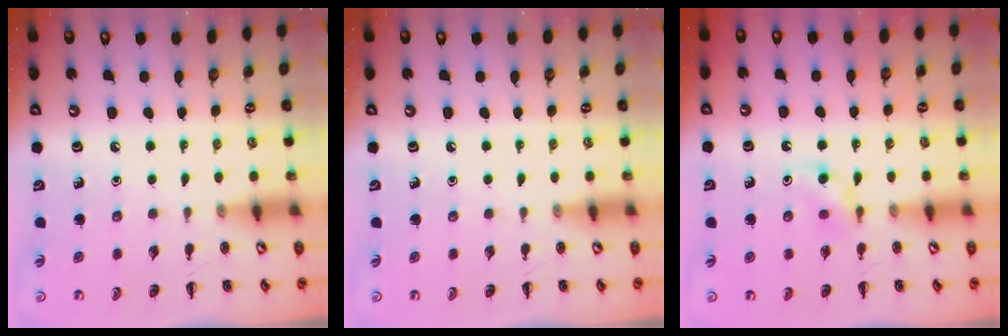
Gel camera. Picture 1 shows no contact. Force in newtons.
{"total": 0.0}
{"total": 4.0, "press": 3.8, "slide": 1.4}